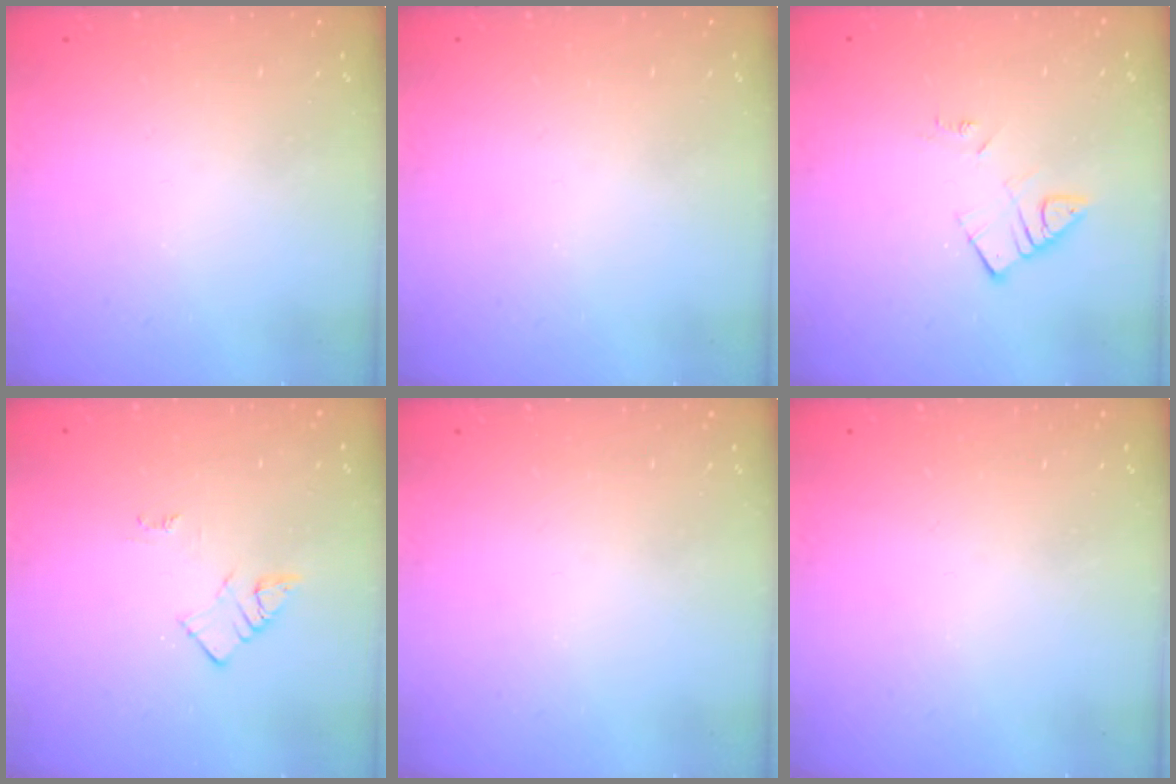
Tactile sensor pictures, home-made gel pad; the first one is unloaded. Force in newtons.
{"total": 0.0}
{"total": 4.4, "press": 4.4, "slide": 0.2}
{"total": 3.0, "press": 3.0, "slide": 0.4}
{"total": 0.0}
{"total": 0.0}